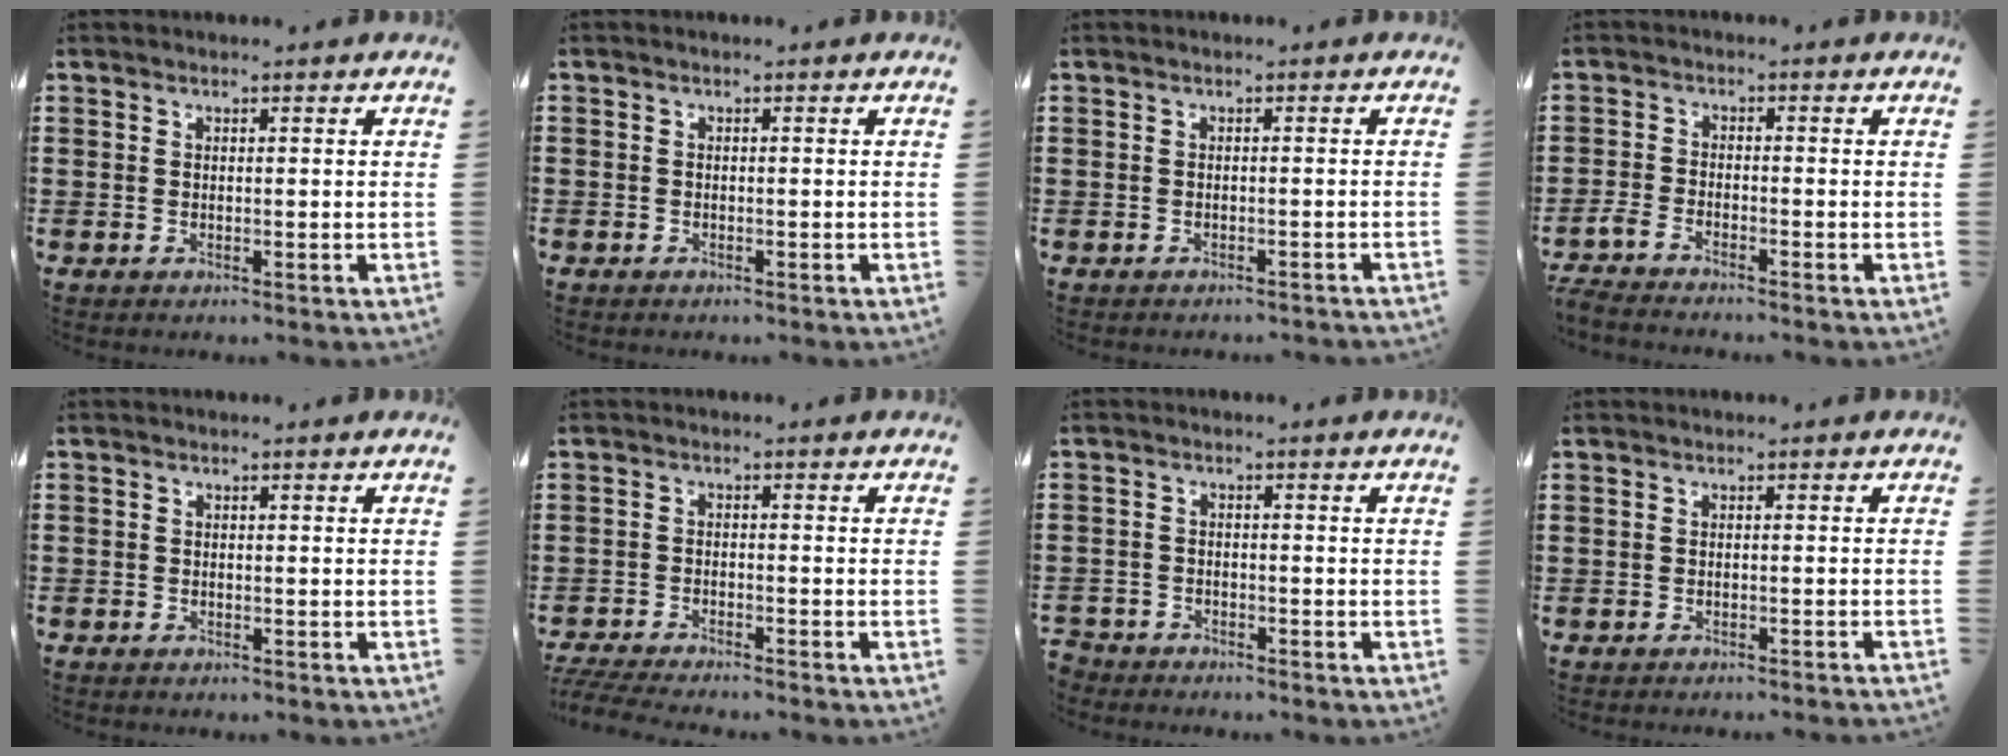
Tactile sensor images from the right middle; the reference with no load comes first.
{"total": 0.8, "force": [-0.6, 0.6, 0.0], "torque": [0.000, 0.001, -0.013]}
{"total": 0.7, "force": [-0.7, 0.0, 0.0], "torque": [-0.003, 0.000, -0.015]}
{"total": 2.6, "force": [-2.4, 0.1, 0.9], "torque": [-0.030, -0.003, -0.052]}
{"total": 0.8, "force": [-0.6, 0.5, -0.1], "torque": [0.000, 0.001, -0.014]}
{"total": 3.6, "force": [-3.6, 0.0, 0.7], "torque": [-0.027, -0.008, -0.076]}
{"total": 2.6, "force": [-2.5, 0.5, -0.4], "torque": [0.000, 0.000, -0.056]}
{"total": 0.9, "force": [-0.8, -0.2, 0.0], "torque": [-0.003, -0.001, -0.017]}